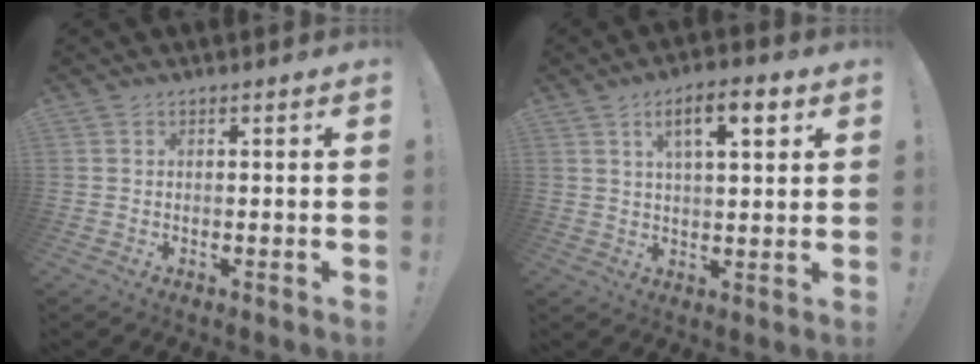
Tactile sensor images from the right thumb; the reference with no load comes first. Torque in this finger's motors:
{"motor_torque": [0.68, 0.71, 0.13, 0.15, 0.12]}